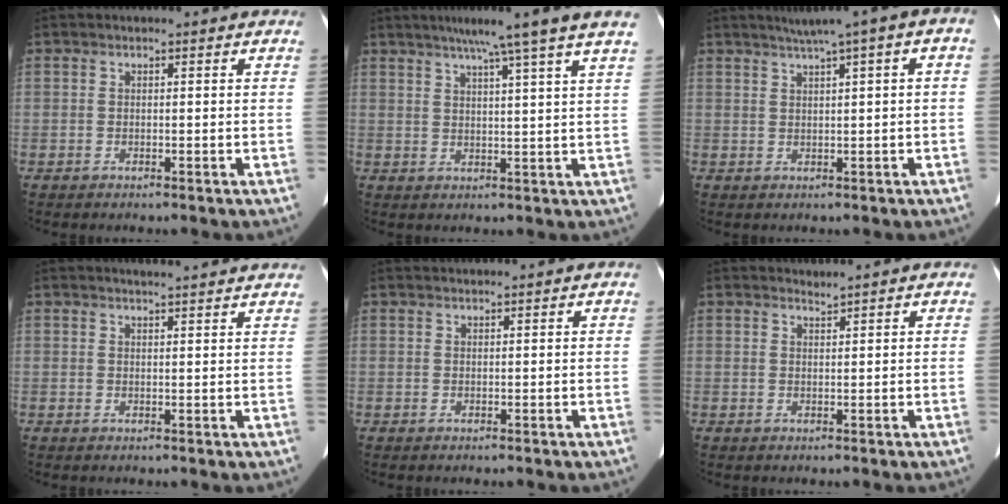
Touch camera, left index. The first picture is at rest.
{"total": 10.7, "force": [8.1, -2.1, 6.6], "torque": [-0.096, 0.009, 0.095]}
{"total": 6.3, "force": [2.4, 0.5, 5.8], "torque": [-0.084, 0.030, 0.032]}
{"total": 6.7, "force": [6.2, 0.5, 2.6], "torque": [-0.035, 0.015, 0.064]}
{"total": 1.6, "force": [1.6, -0.1, 0.3], "torque": [-0.002, 0.019, 0.030]}
{"total": 0.6, "force": [0.5, -0.3, -0.2], "torque": [-0.010, -0.005, 0.014]}